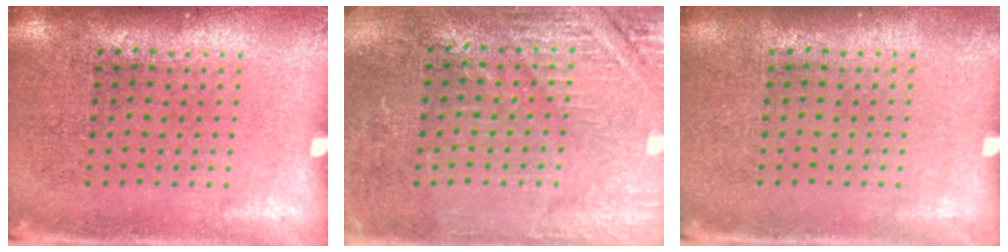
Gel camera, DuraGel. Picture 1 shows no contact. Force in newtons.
{"total": 2.9, "press": 2.8, "slide": 0.5}
{"total": 0.0}